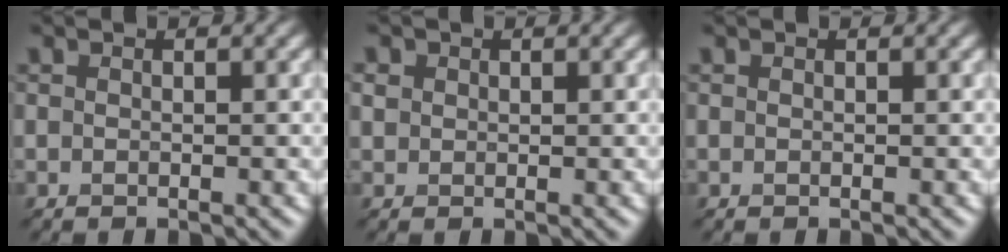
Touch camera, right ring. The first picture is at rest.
{"total": 0.8, "force": [0.0, -0.2, -0.8], "torque": [-0.002, 0.006, 0.021]}
{"total": 0.0}